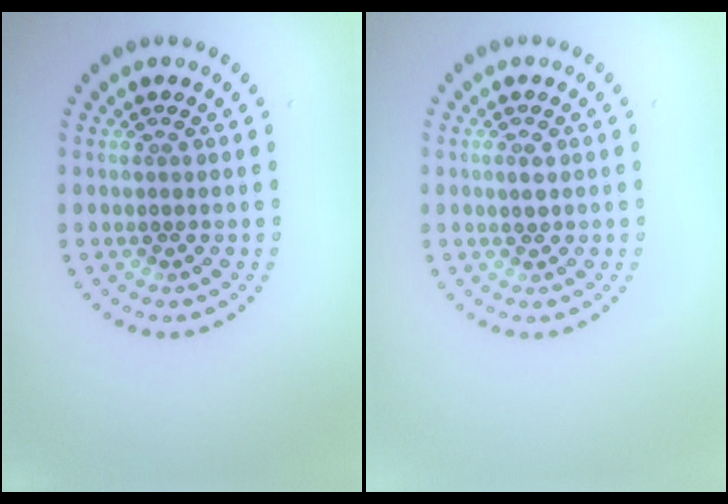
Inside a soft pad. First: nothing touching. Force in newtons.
{"total": 1.0, "press": 1.0, "slide": 0.3}